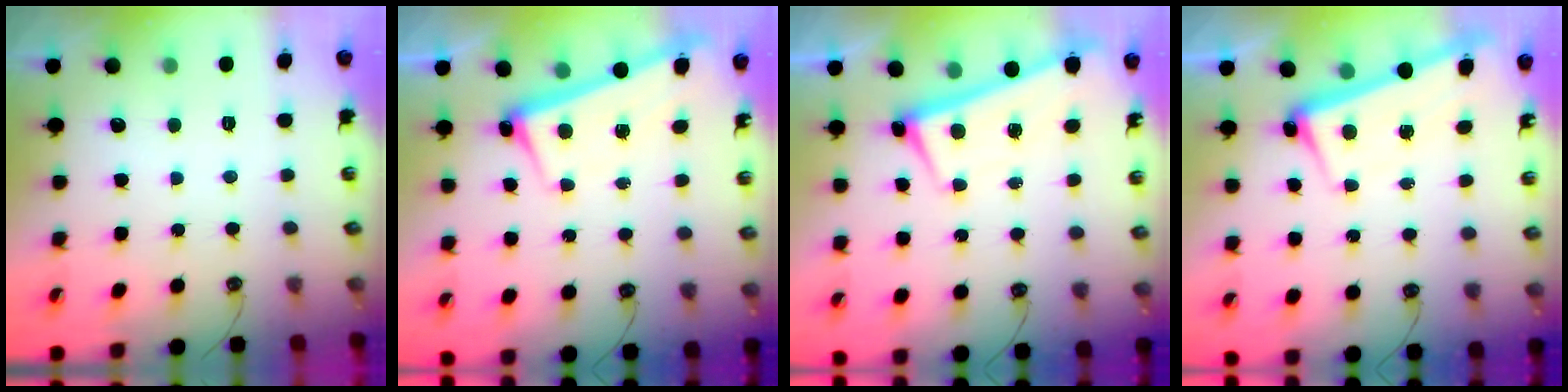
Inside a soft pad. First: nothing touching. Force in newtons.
{"total": 2.6, "press": 2.4, "slide": 0.9}
{"total": 0.8, "press": 0.6, "slide": 0.5}
{"total": 2.3, "press": 2.1, "slide": 0.9}